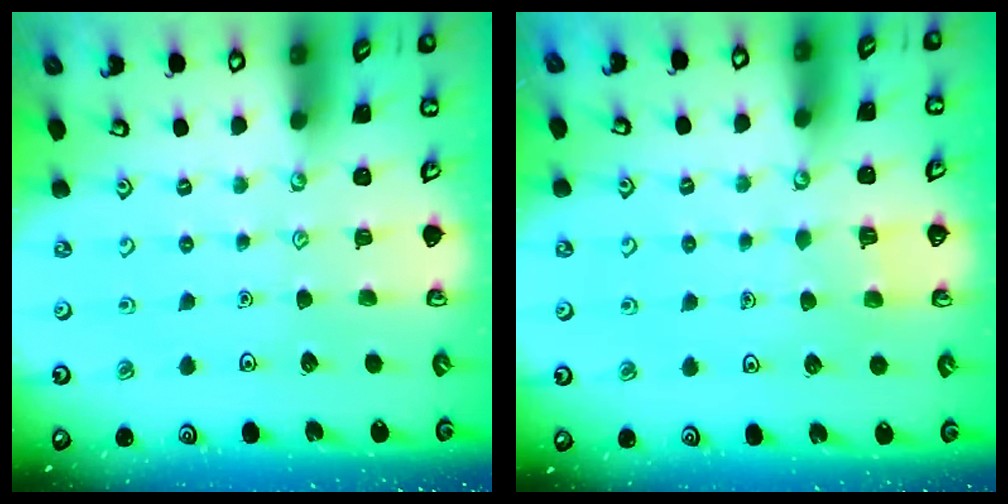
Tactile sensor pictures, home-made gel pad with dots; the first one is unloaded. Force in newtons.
{"total": 2.6, "press": 2.6, "slide": 0.2}